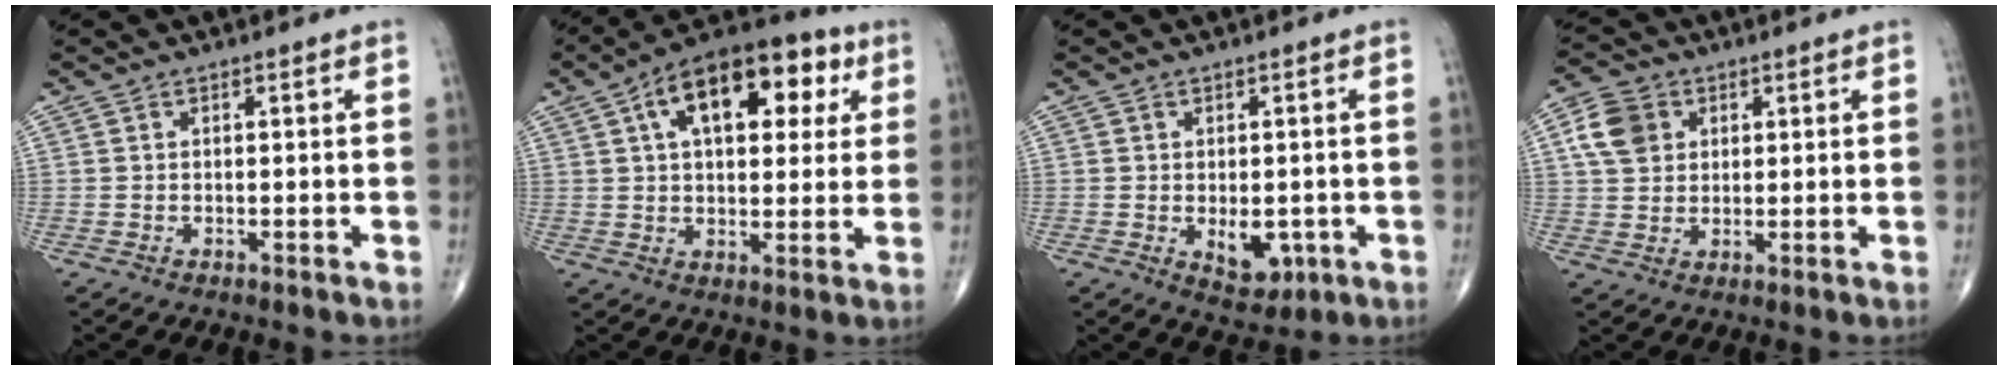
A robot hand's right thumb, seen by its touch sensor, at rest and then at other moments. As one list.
[{"total": 18.5, "force": [6.6, 9.9, 14.2], "torque": [-0.177, 0.015, 0.092]}, {"total": 5.7, "force": [-1.3, 3.5, 4.3], "torque": [-0.039, -0.005, -0.006]}, {"total": 7.3, "force": [2.2, 5.8, 3.8], "torque": [-0.056, 0.002, 0.038]}]